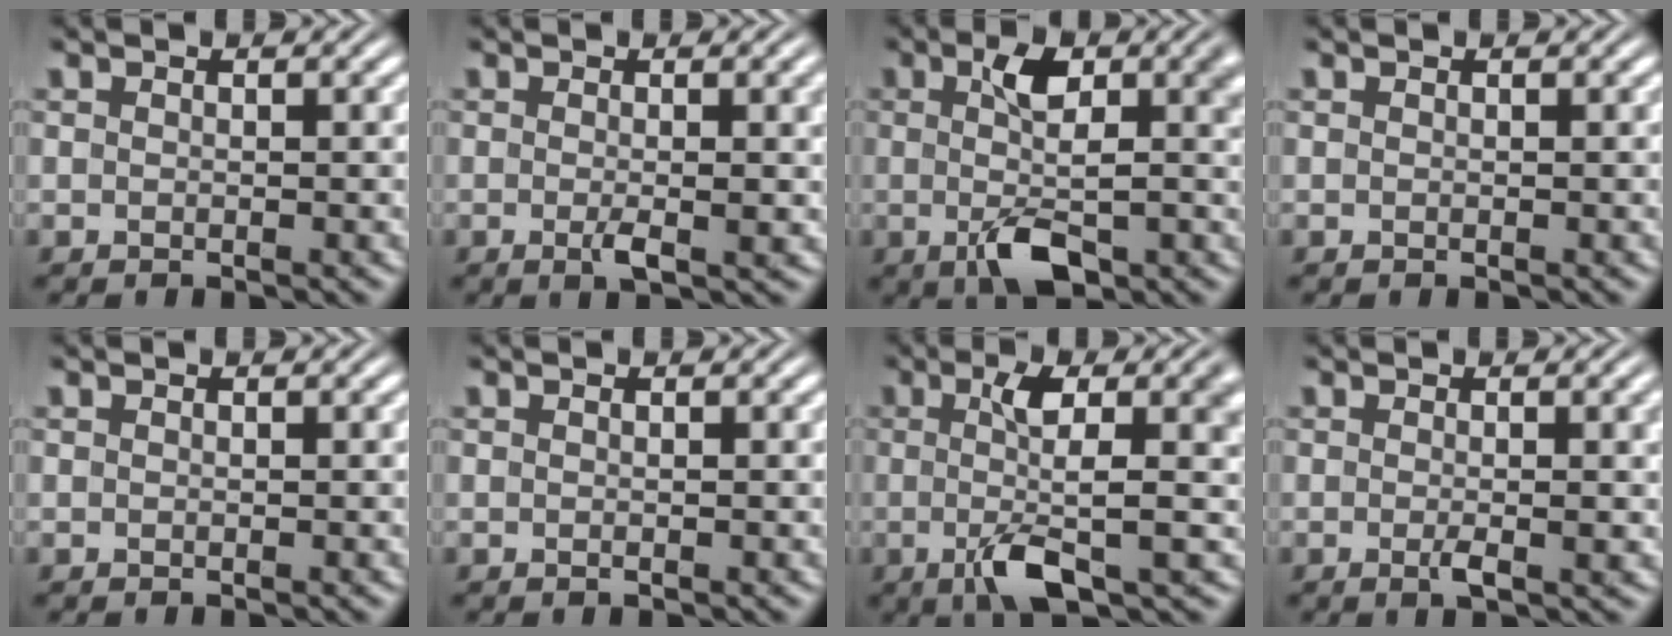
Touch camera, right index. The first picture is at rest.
{"total": 2.1, "force": [-0.4, 0.3, 2.1], "torque": [-0.034, -0.005, -0.007]}
{"total": 6.3, "force": [-1.1, 2.2, 5.8], "torque": [-0.089, -0.016, -0.010]}
{"total": 0.0}
{"total": 0.0}
{"total": 0.0}
{"total": 6.1, "force": [-0.8, 1.2, 5.9], "torque": [-0.096, -0.012, -0.006]}
{"total": 1.7, "force": [-0.3, 0.2, 1.7], "torque": [-0.026, -0.002, -0.006]}